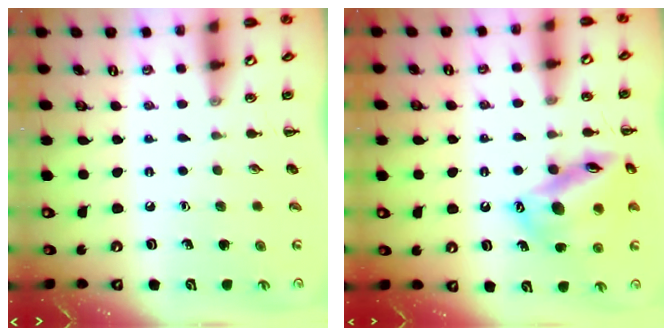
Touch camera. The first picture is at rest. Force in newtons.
{"total": 16.1, "press": 15.9, "slide": 2.7}